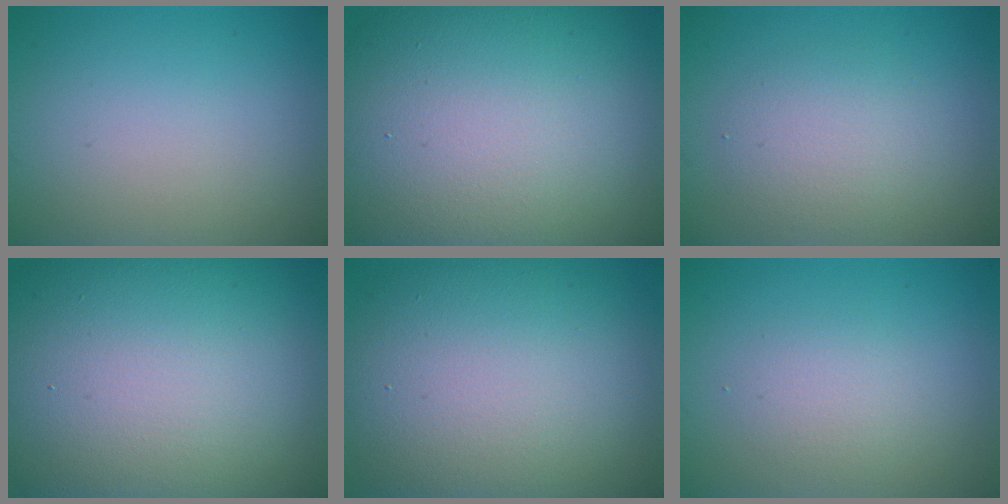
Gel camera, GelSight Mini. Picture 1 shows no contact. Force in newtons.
{"total": 20.3, "press": 20.2, "slide": 1.3}
{"total": 2.9, "press": 2.9, "slide": 0.2}
{"total": 22.1, "press": 22.1, "slide": 1.2}
{"total": 14.2, "press": 14.2, "slide": 1.1}
{"total": 1.7, "press": 1.7, "slide": 0.1}